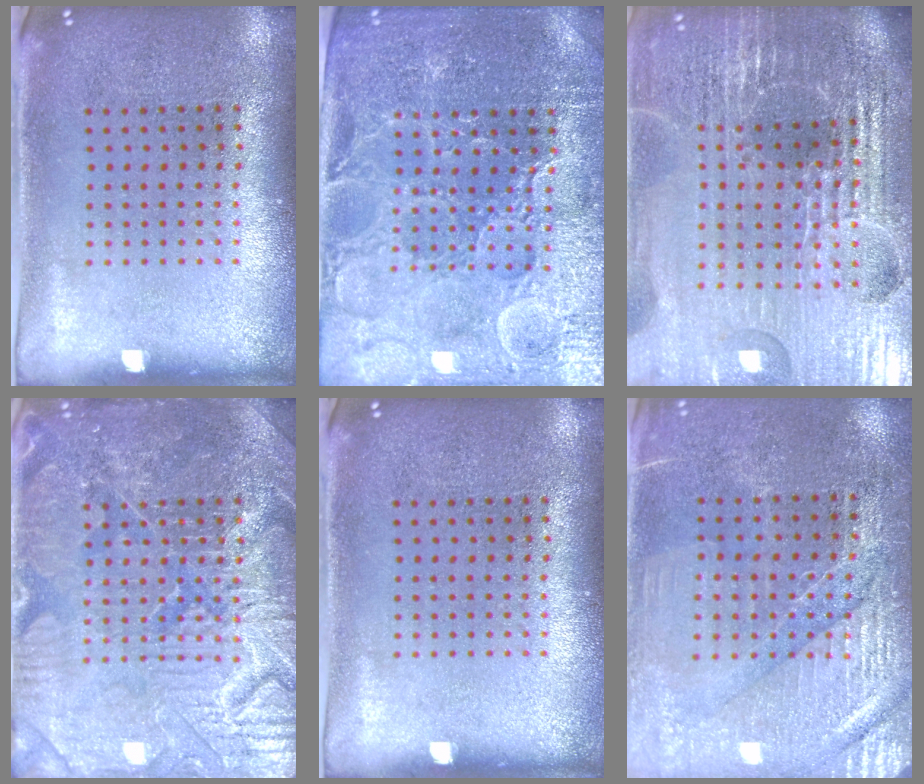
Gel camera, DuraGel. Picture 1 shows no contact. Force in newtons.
{"total": 4.3, "press": 4.1, "slide": 1.3}
{"total": 6.8, "press": 5.9, "slide": 3.4}
{"total": 4.6, "press": 4.6, "slide": 0.5}
{"total": 0.0}
{"total": 3.0, "press": 2.9, "slide": 0.9}